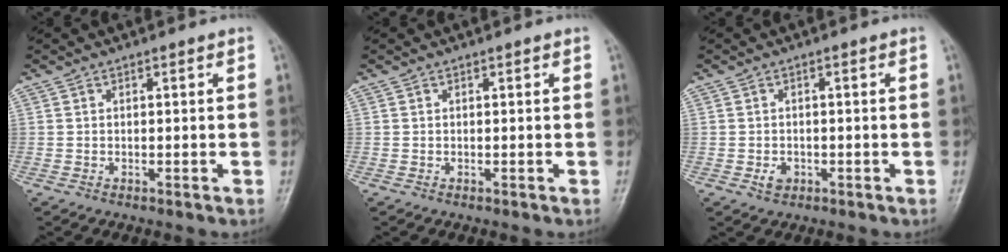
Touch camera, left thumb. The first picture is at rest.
{"total": 0.0}
{"total": 2.1, "force": [-0.8, 1.6, 1.1], "torque": [-0.012, 0.004, -0.010]}